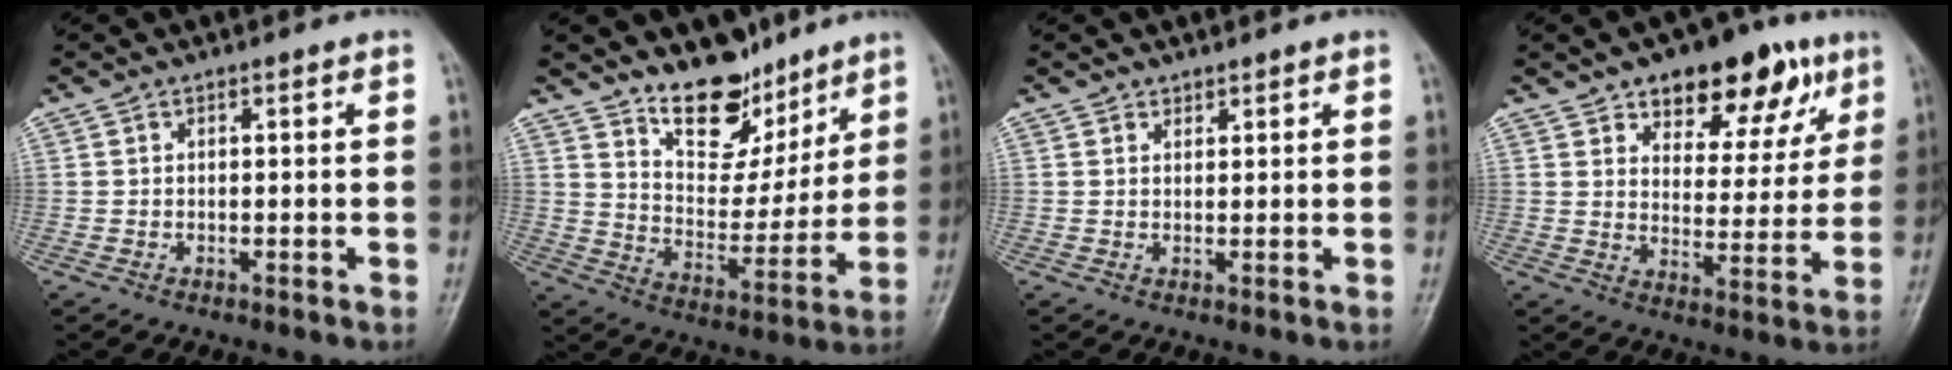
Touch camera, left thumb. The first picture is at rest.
{"total": 13.0, "force": [10.0, 6.6, 4.9], "torque": [-0.035, -0.077, 0.177]}
{"total": 1.0, "force": [0.8, 0.6, -0.1], "torque": [0.014, -0.006, 0.009]}
{"total": 15.8, "force": [9.1, 8.3, 9.9], "torque": [-0.077, -0.034, 0.132]}